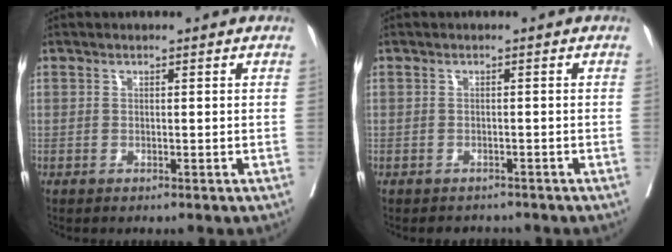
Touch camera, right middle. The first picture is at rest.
{"total": 2.6, "force": [-2.3, 1.1, 0.0], "torque": [0.002, -0.001, -0.034]}